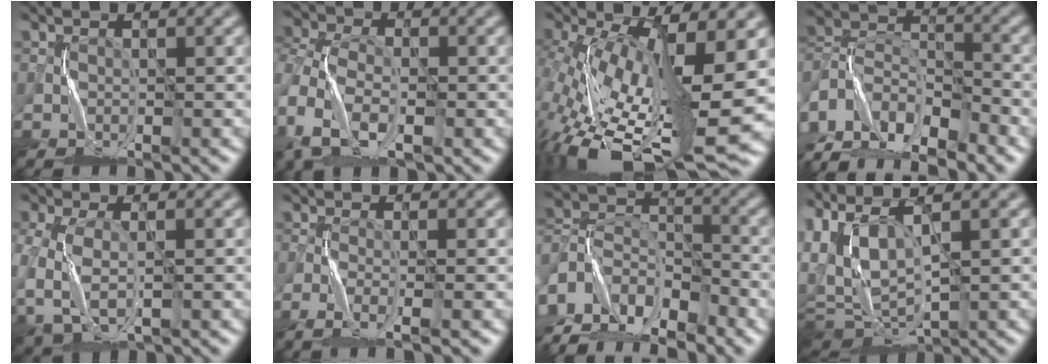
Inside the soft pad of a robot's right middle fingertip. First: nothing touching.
{"total": 8.4, "force": [-3.1, 5.8, 5.1], "torque": [-0.109, -0.003, -0.062]}
{"total": 13.3, "force": [-3.7, 4.8, 11.8], "torque": [-0.228, -0.020, -0.056]}
{"total": 11.0, "force": [-8.6, 5.3, 4.5], "torque": [-0.087, 0.006, -0.167]}
{"total": 4.5, "force": [-1.2, 2.7, 3.4], "torque": [-0.100, -0.014, -0.017]}
{"total": 2.9, "force": [-2.5, 0.3, 1.4], "torque": [-0.029, -0.006, -0.054]}
{"total": 10.2, "force": [-8.1, 5.1, 3.5], "torque": [-0.061, 0.008, -0.159]}
{"total": 6.5, "force": [0.7, 3.4, 5.4], "torque": [-0.133, -0.001, 0.022]}